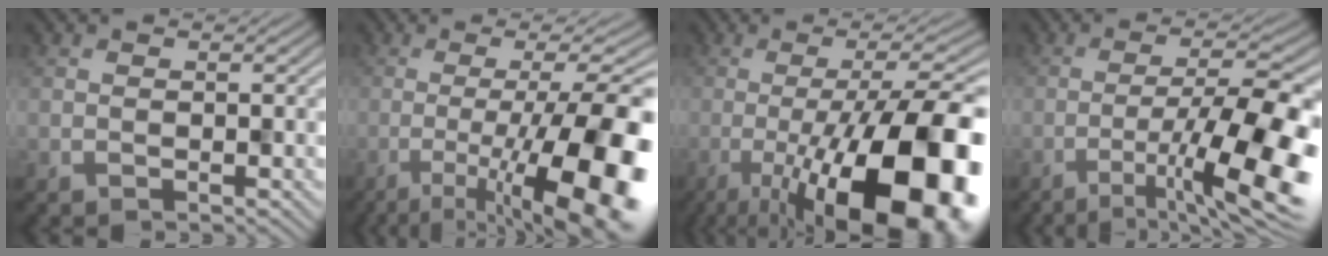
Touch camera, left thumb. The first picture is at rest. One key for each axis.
{"total": 15.7, "fx": -5.1, "fy": 4.1, "fz": 14.3, "tx": -0.196, "ty": -0.003, "tz": -0.078}
{"total": 20.0, "fx": -7.2, "fy": 6.2, "fz": 17.6, "tx": -0.243, "ty": -0.003, "tz": -0.114}
{"total": 12.6, "fx": -4.8, "fy": 3.0, "fz": 11.3, "tx": -0.175, "ty": 0.001, "tz": -0.075}